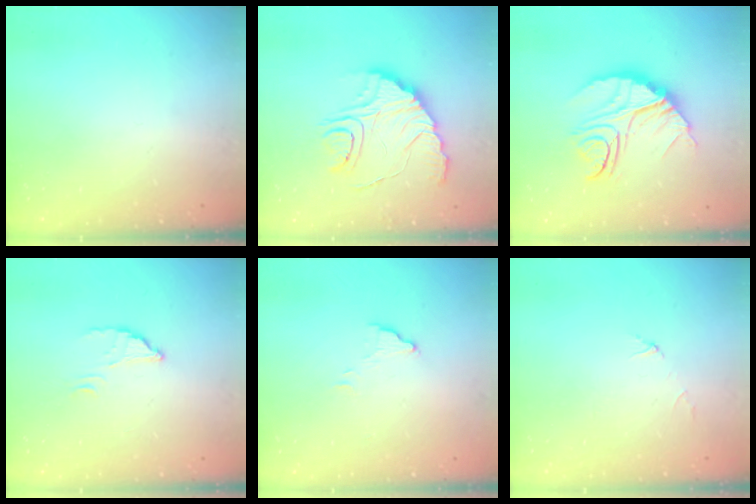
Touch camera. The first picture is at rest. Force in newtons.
{"total": 11.9, "press": 11.9, "slide": 1.1}
{"total": 15.9, "press": 15.8, "slide": 1.6}
{"total": 2.5, "press": 2.5, "slide": 0.2}
{"total": 4.2, "press": 4.2, "slide": 0.3}
{"total": 2.9, "press": 2.9, "slide": 0.3}